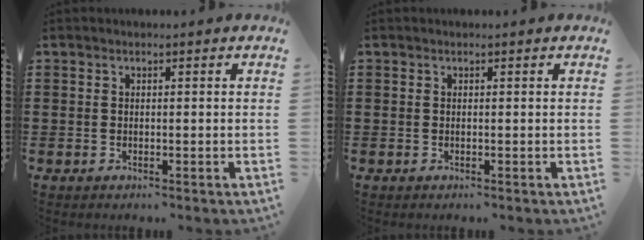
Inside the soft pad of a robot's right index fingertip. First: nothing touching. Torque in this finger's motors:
{"motor_torque": [-0.01, 0.02, 0.00, 0.00]}